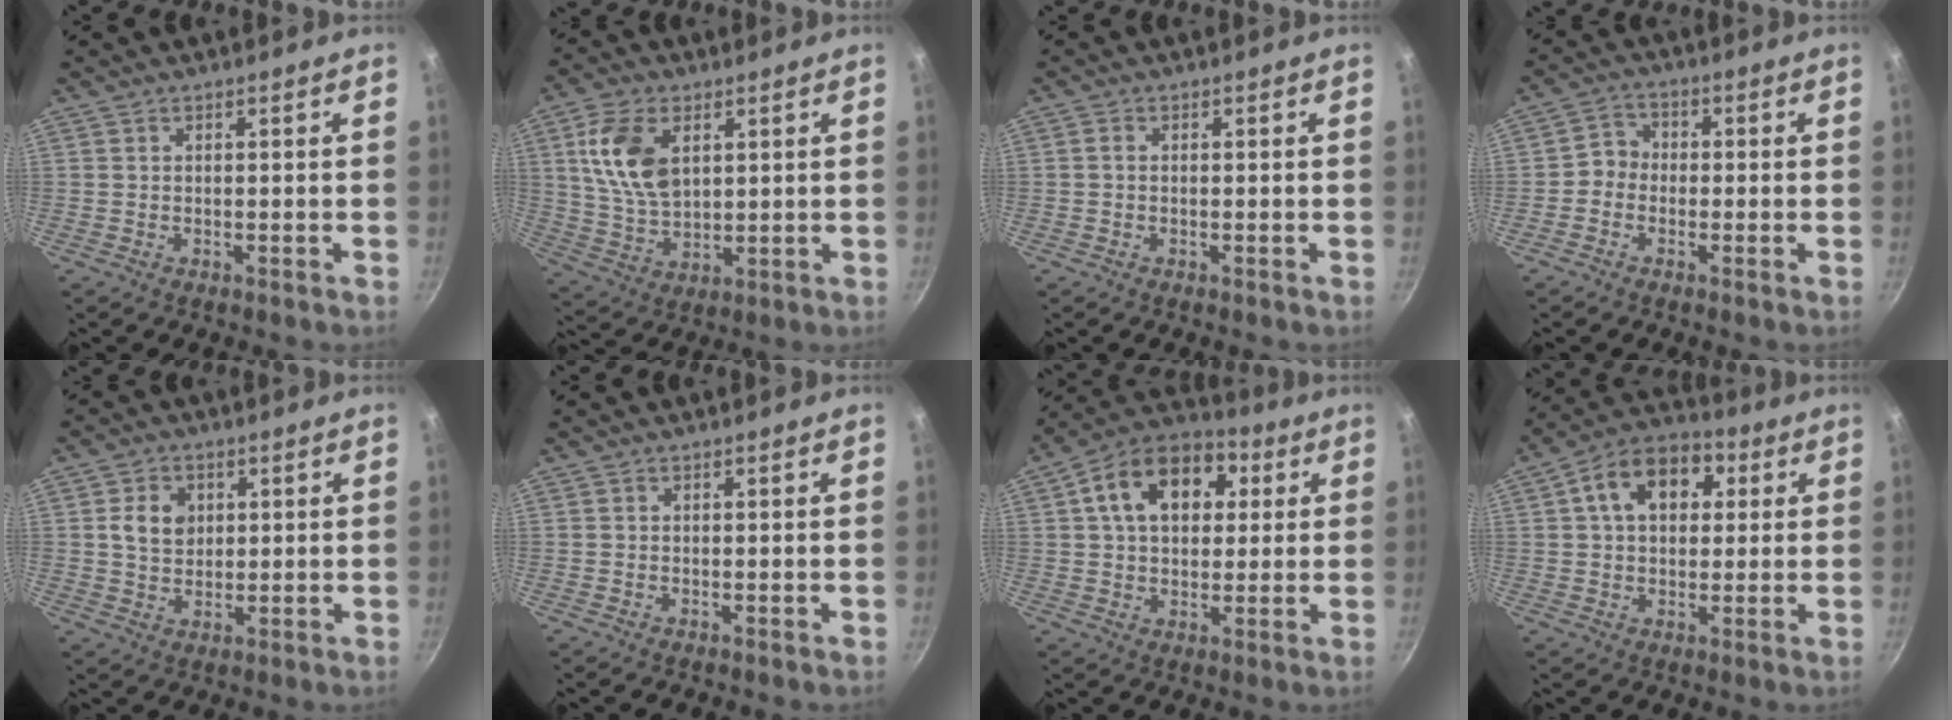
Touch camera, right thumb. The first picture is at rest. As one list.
[{"total": 12.3, "force": [3.7, 7.5, 9.1], "torque": [-0.159, -0.018, 0.076]}, {"total": 0.8, "force": [0.0, 0.6, 0.5], "torque": [-0.009, 0.005, -0.002]}, {"total": 3.8, "force": [-0.9, 3.4, 1.4], "torque": [-0.002, 0.018, -0.030]}, {"total": 6.2, "force": [1.4, 5.0, 3.5], "torque": [-0.043, -0.002, 0.022]}, {"total": 0.0}, {"total": 16.2, "force": [4.2, 11.2, 10.9], "torque": [-0.155, 0.019, 0.050]}, {"total": 13.0, "force": [3.5, 9.1, 8.7], "torque": [-0.109, 0.018, 0.036]}]